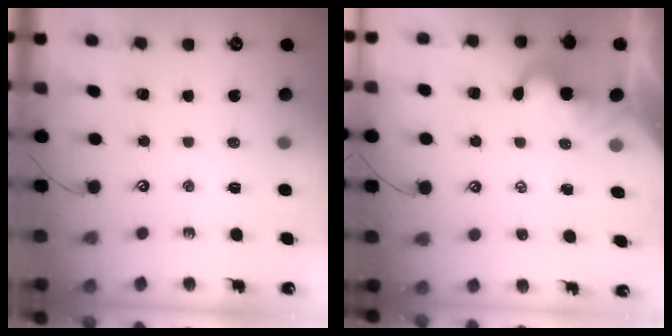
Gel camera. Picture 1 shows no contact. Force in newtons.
{"total": 2.0, "press": 2.0, "slide": 0.5}